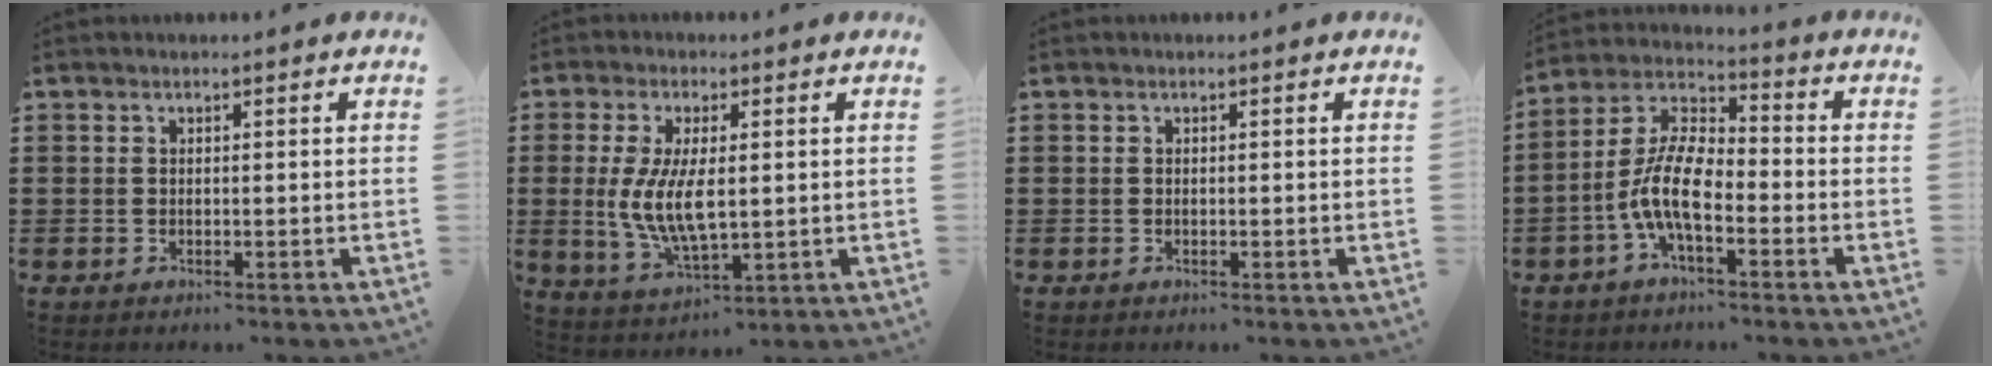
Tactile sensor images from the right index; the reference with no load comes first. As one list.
[{"total": 8.1, "force": [0.3, 3.3, 7.4], "torque": [-0.159, 0.000, 0.003]}, {"total": 0.0}, {"total": 9.6, "force": [-3.7, 3.8, 8.0], "torque": [-0.196, -0.006, -0.077]}]